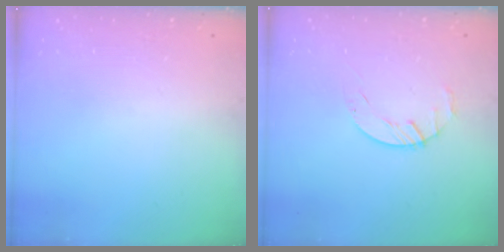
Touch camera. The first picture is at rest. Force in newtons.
{"total": 1.8, "press": 1.7, "slide": 0.3}